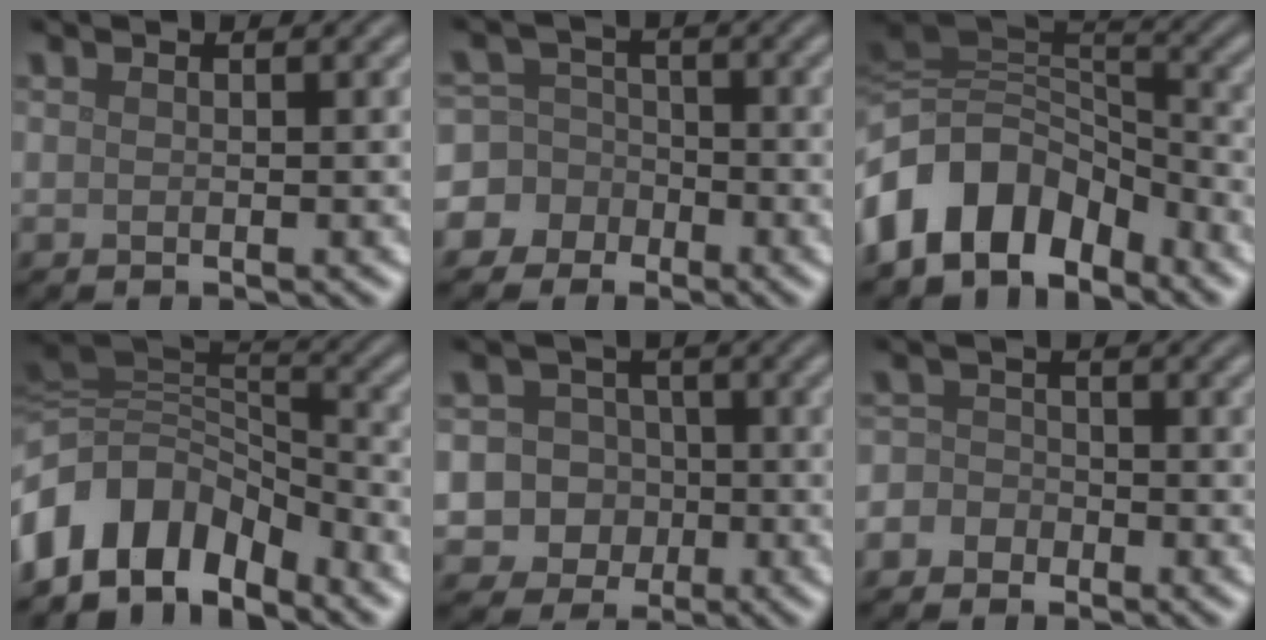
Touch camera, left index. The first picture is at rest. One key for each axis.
{"total": 6.7, "fx": -2.5, "fy": 6.1, "fz": 0.6, "tx": -0.004, "ty": 0.018, "tz": -0.078}
{"total": 10.1, "fx": -5.3, "fy": 6.7, "fz": 5.4, "tx": -0.097, "ty": 0.008, "tz": -0.108}
{"total": 9.8, "fx": -5.7, "fy": 6.3, "fz": 5.0, "tx": -0.091, "ty": 0.005, "tz": -0.111}
{"total": 9.2, "fx": -1.8, "fy": 8.7, "fz": 2.2, "tx": -0.042, "ty": 0.005, "tz": -0.059}
{"total": 2.8, "fx": -1.4, "fy": 2.3, "fz": 0.4, "tx": 0.020, "ty": 0.010, "tz": -0.040}